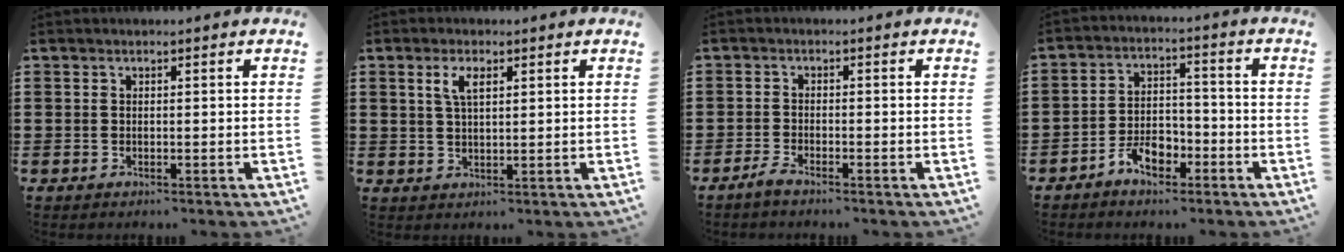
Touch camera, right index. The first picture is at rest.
{"total": 3.4, "force": [1.4, 1.3, 2.8], "torque": [-0.062, 0.007, 0.023]}
{"total": 1.8, "force": [-1.7, 0.0, 0.7], "torque": [-0.023, -0.004, -0.033]}
{"total": 5.5, "force": [-3.8, 2.9, 2.8], "torque": [-0.058, 0.013, -0.074]}